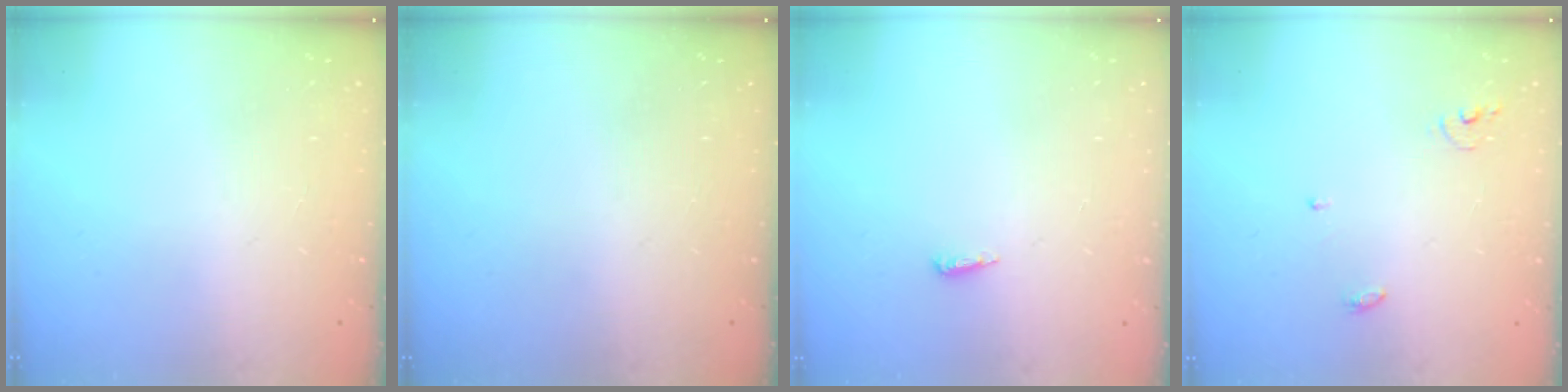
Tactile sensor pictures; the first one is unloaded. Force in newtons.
{"total": 0.0}
{"total": 4.1, "press": 4.0, "slide": 0.8}
{"total": 3.8, "press": 3.8, "slide": 0.4}